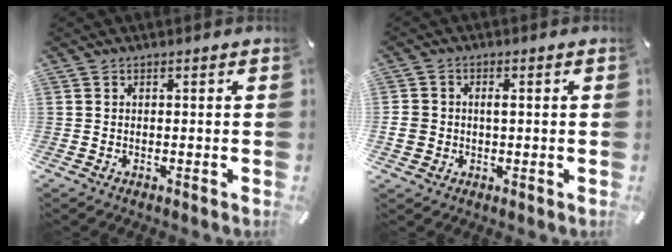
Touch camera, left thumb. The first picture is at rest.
{"total": 3.6, "force": [0.1, 2.9, 2.0], "torque": [-0.032, 0.005, 0.000]}